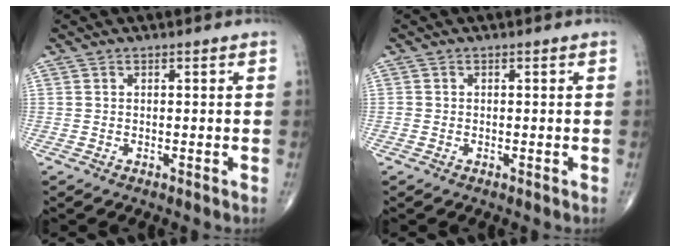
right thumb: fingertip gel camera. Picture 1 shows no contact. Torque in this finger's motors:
{"motor_torque": [0.64, 0.50, -0.15, 0.05, -0.03]}